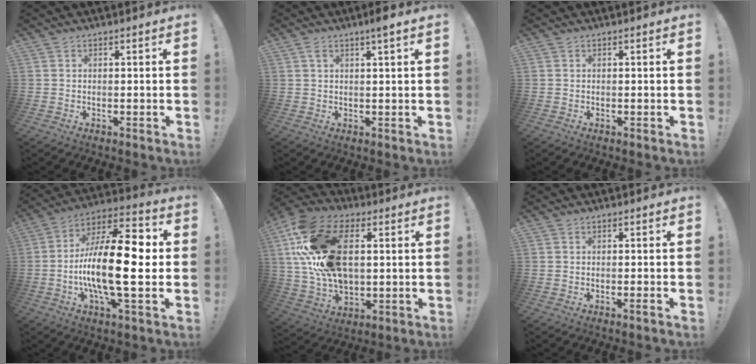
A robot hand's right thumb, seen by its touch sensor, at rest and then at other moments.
{"total": 3.4, "force": [1.7, 0.1, 3.0], "torque": [-0.053, -0.002, 0.025]}
{"total": 0.0}
{"total": 22.8, "force": [-2.3, 7.2, 21.5], "torque": [-0.386, 0.003, -0.041]}
{"total": 24.6, "force": [5.6, 15.6, 18.2], "torque": [-0.353, -0.009, 0.104]}
{"total": 1.3, "force": [-0.5, -0.2, 1.2], "torque": [-0.028, 0.001, -0.007]}